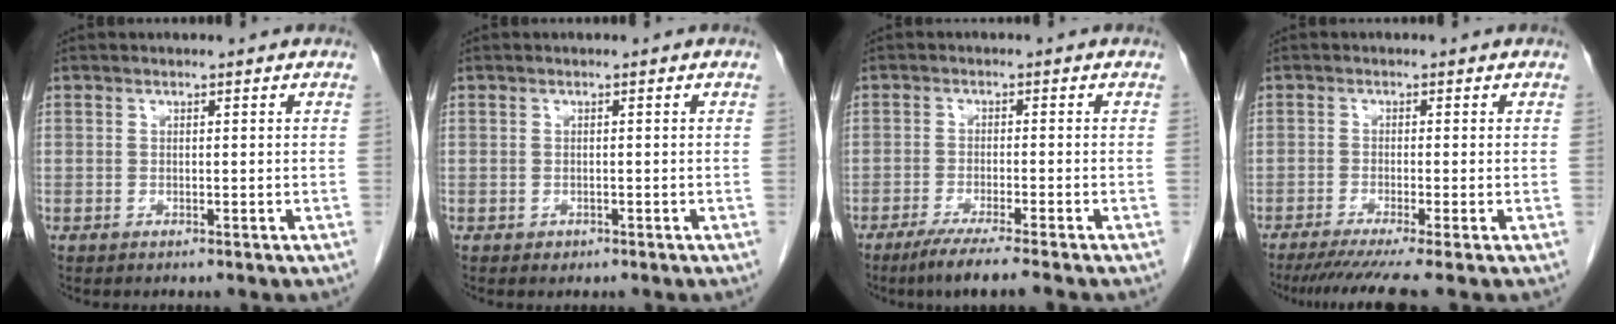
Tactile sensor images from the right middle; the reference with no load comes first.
{"total": 0.6, "force": [-0.3, 0.6, 0.1], "torque": [-0.004, 0.002, 0.000]}
{"total": 6.4, "force": [-5.0, -0.6, 4.0], "torque": [-0.062, -0.017, -0.083]}
{"total": 7.2, "force": [-5.6, -1.1, 4.3], "torque": [-0.061, -0.023, -0.090]}